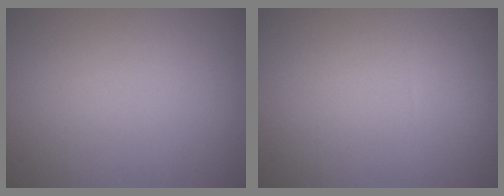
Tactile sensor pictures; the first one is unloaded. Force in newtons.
{"total": 0.0}